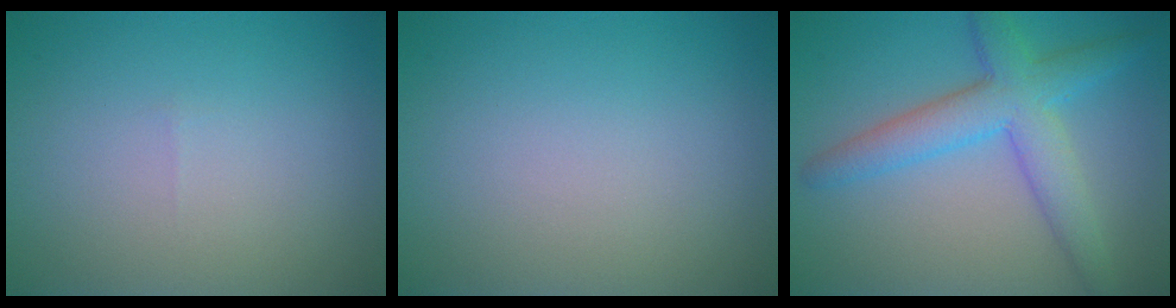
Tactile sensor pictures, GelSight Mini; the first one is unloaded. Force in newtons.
{"total": 0.0}
{"total": 5.4, "press": 5.4, "slide": 0.1}